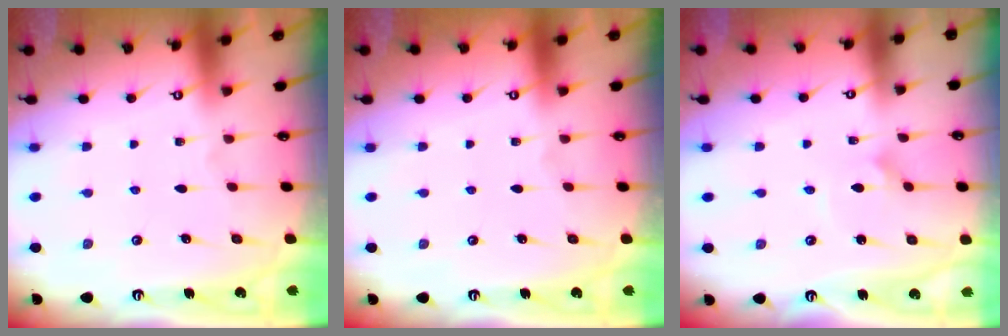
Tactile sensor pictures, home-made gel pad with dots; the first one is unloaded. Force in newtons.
{"total": 0.0}
{"total": 1.3, "press": 1.3, "slide": 0.0}